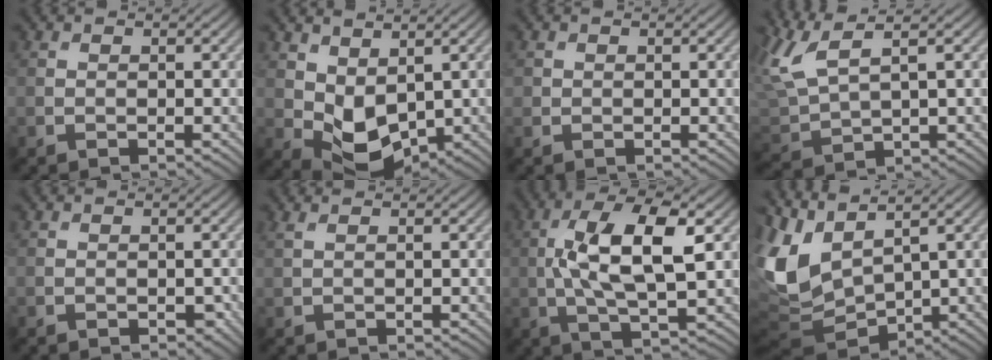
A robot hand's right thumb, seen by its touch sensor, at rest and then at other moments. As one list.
[{"total": 6.2, "force": [1.1, 4.0, 4.6], "torque": [-0.101, -0.012, 0.025]}, {"total": 0.7, "force": [0.2, 0.6, 0.1], "torque": [-0.002, -0.002, 0.006]}, {"total": 7.4, "force": [4.1, 2.4, 5.7], "torque": [-0.153, 0.016, 0.084]}, {"total": 0.6, "force": [-0.3, 0.3, 0.4], "torque": [-0.006, -0.003, -0.003]}, {"total": 1.3, "force": [0.9, 0.2, 0.9], "torque": [-0.026, 0.005, 0.017]}, {"total": 11.2, "force": [1.4, 4.1, 10.4], "torque": [-0.194, 0.005, 0.025]}, {"total": 8.9, "force": [1.3, 5.1, 7.2], "torque": [-0.196, -0.015, 0.029]}]